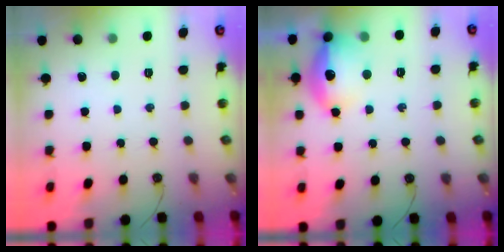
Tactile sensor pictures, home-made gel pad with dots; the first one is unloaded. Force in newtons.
{"total": 15.2, "press": 15.1, "slide": 1.2}